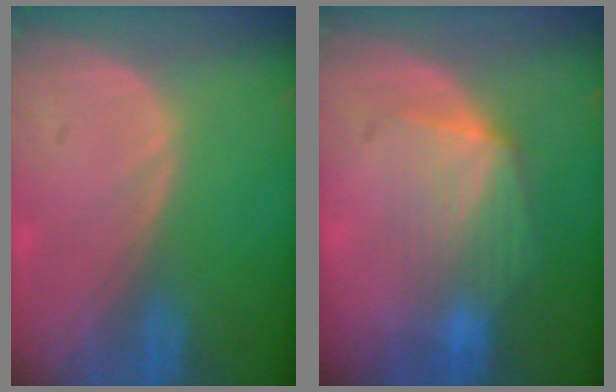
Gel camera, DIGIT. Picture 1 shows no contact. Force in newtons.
{"total": 7.3, "press": 6.9, "slide": 2.6}